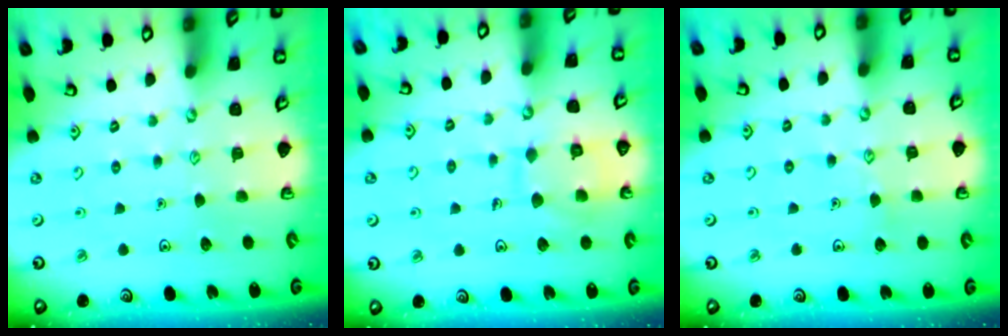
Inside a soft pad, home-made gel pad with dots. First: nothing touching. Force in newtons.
{"total": 10.3, "press": 10.2, "slide": 0.9}
{"total": 3.8, "press": 3.7, "slide": 0.3}